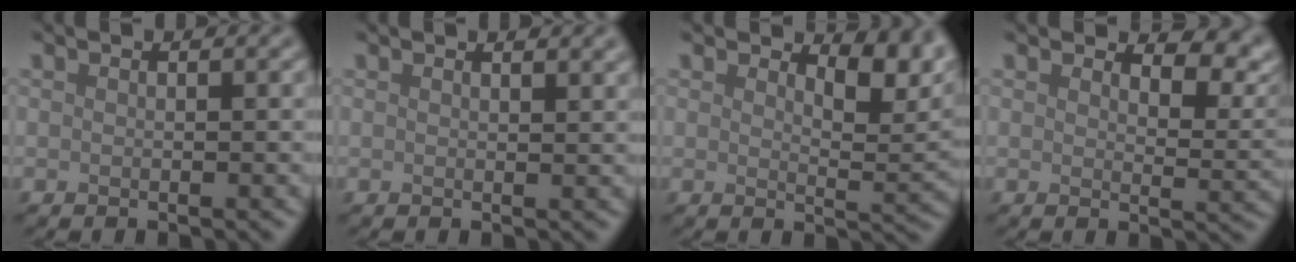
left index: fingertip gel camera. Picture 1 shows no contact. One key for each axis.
{"total": 1.9, "fx": 1.4, "fy": 0.7, "fz": 1.1, "tx": -0.004, "ty": 0.008, "tz": 0.007}
{"total": 4.5, "fx": 2.7, "fy": 1.9, "fz": 3.1, "tx": -0.048, "ty": -0.008, "tz": 0.034}
{"total": 4.0, "fx": 3.0, "fy": 1.4, "fz": 2.3, "tx": -0.039, "ty": -0.003, "tz": 0.042}